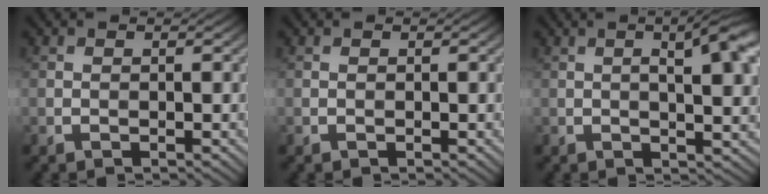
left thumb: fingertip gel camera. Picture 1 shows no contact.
{"total": 0.0}
{"total": 7.7, "force": [1.9, 2.1, 7.1], "torque": [-0.099, 0.010, 0.022]}